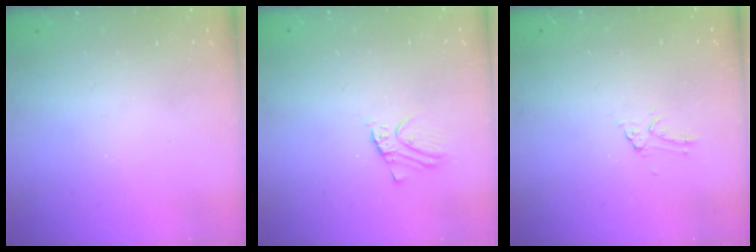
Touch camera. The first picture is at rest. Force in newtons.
{"total": 2.7, "press": 2.7, "slide": 0.1}
{"total": 1.1, "press": 1.1, "slide": 0.1}